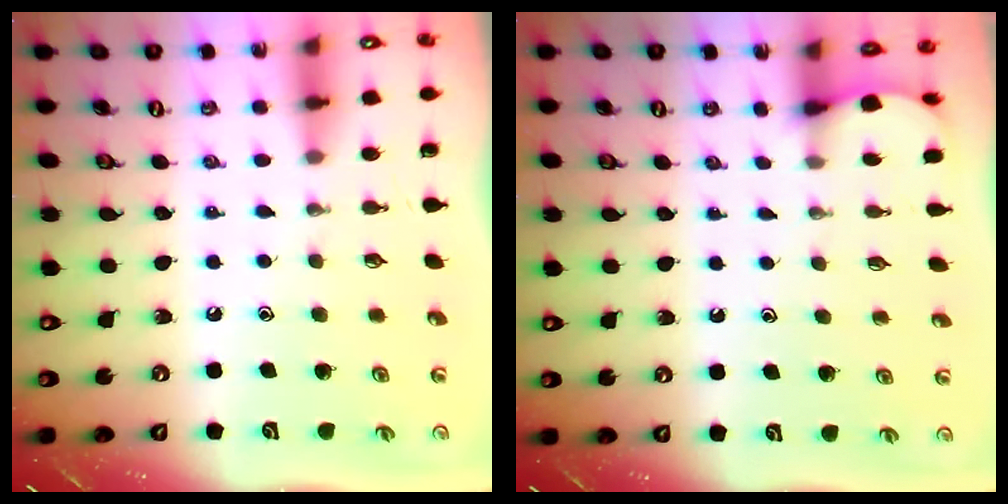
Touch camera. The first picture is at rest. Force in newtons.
{"total": 1.9, "press": 1.9, "slide": 0.2}